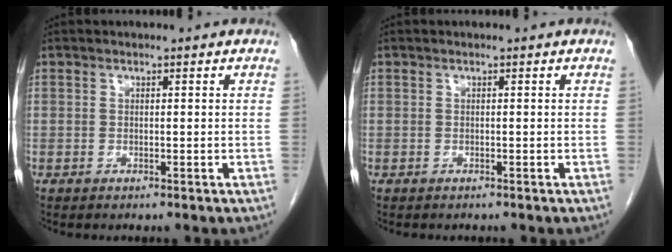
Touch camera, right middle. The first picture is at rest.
{"total": 0.8, "force": [-0.7, 0.3, 0.2], "torque": [-0.009, -0.001, -0.008]}